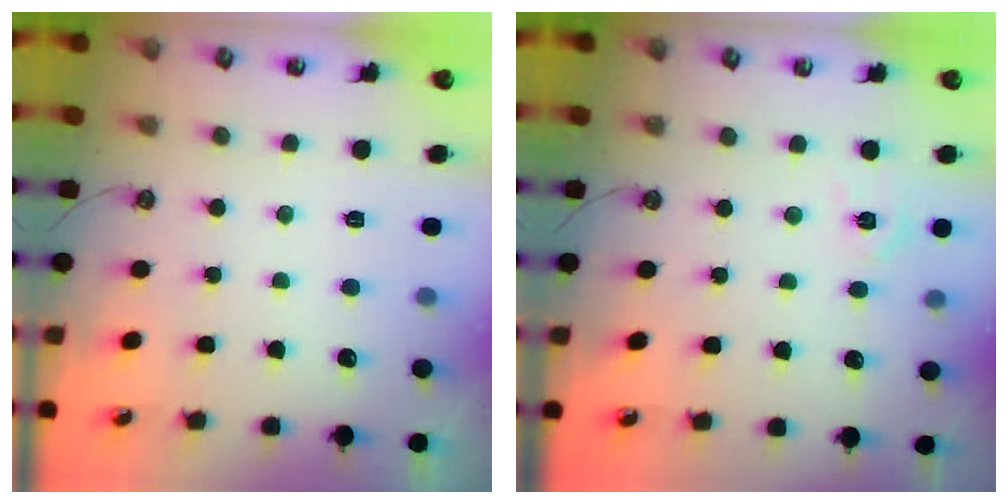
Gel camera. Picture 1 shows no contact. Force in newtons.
{"total": 4.6, "press": 4.5, "slide": 0.6}